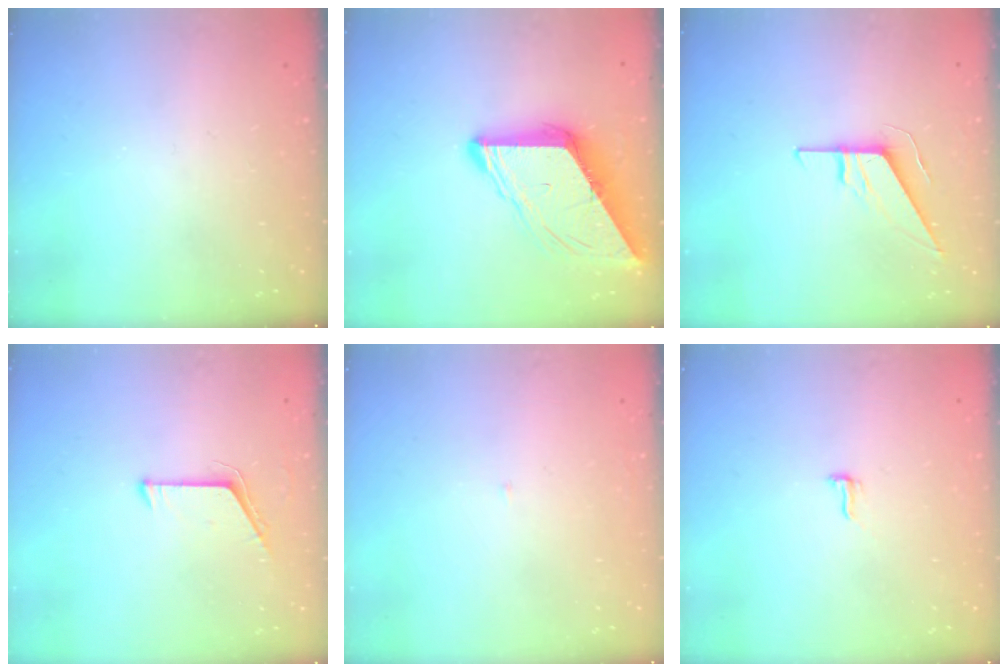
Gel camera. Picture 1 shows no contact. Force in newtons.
{"total": 10.3, "press": 10.3, "slide": 1.1}
{"total": 9.2, "press": 9.1, "slide": 0.9}
{"total": 5.7, "press": 5.7, "slide": 0.5}
{"total": 2.0, "press": 2.0, "slide": 0.2}
{"total": 5.1, "press": 4.7, "slide": 2.0}